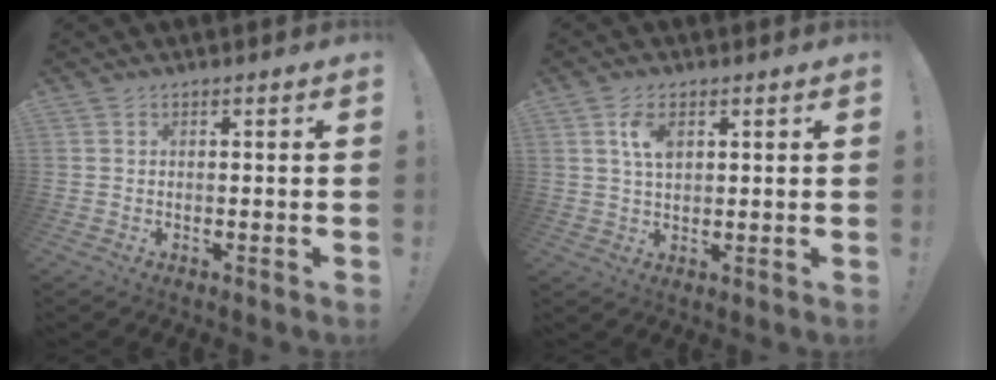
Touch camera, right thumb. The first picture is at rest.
{"total": 5.8, "force": [2.1, 3.2, 4.3], "torque": [-0.067, -0.003, 0.036]}